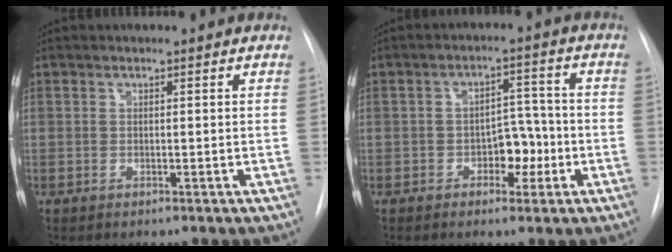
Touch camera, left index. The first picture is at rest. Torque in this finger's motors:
{"motor_torque": [0.34, 0.34, 0.06, 0.01]}